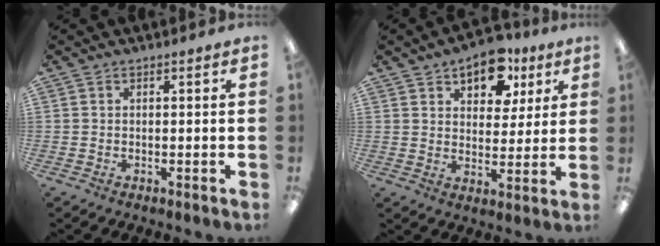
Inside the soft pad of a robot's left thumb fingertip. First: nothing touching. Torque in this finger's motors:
{"motor_torque": [0.05, 0.29, -0.14, -0.20, 0.13]}